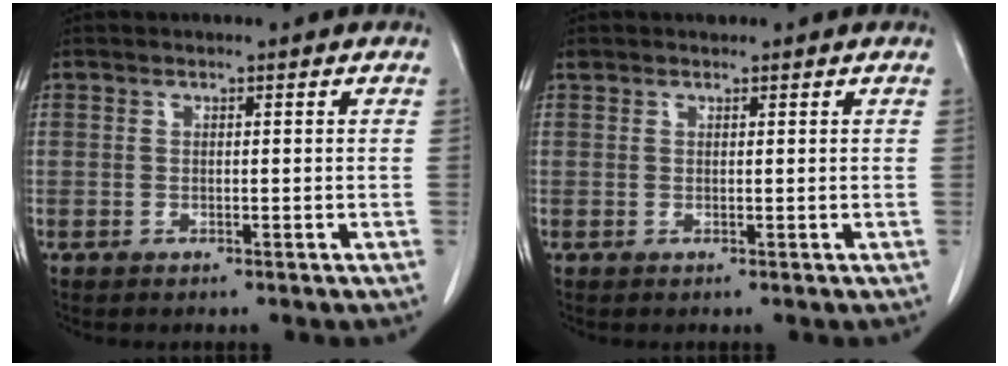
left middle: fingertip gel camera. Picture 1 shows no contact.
{"total": 0.8, "force": [0.7, 0.4, 0.0], "torque": [-0.009, 0.013, 0.015]}